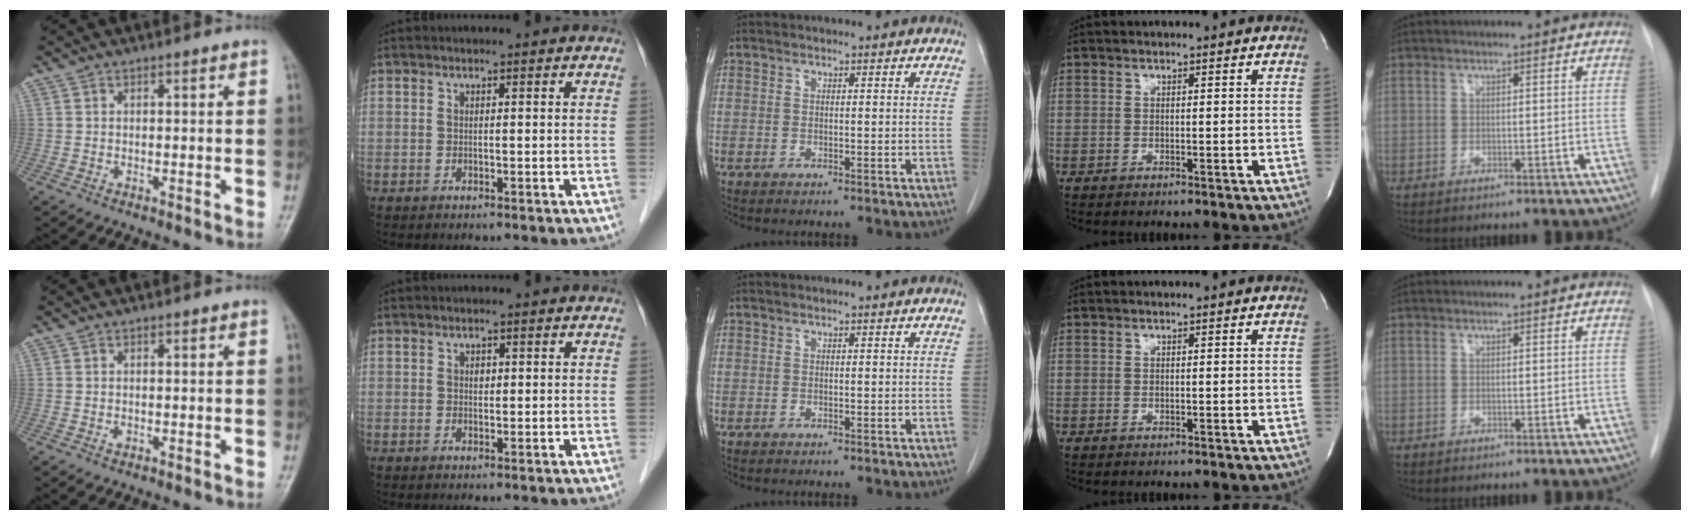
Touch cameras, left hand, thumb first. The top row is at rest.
{"thumb": {"total": 0.6, "force": [-0.3, 0.4, 0.2], "torque": [-0.001, 0.000, -0.005]}, "index": {"total": 0.8, "force": [0.3, 0.6, 0.5], "torque": [-0.008, 0.001, 0.005]}}